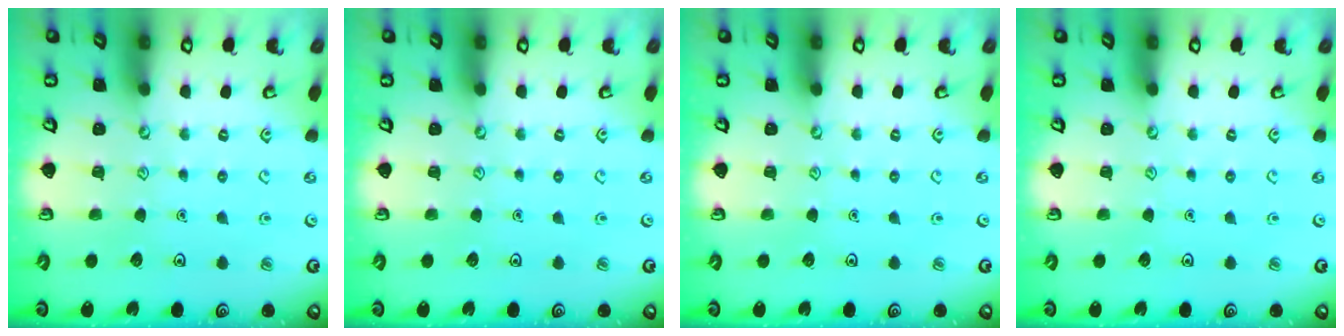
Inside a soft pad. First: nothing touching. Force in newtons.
{"total": 0.0}
{"total": 0.0}
{"total": 0.0}